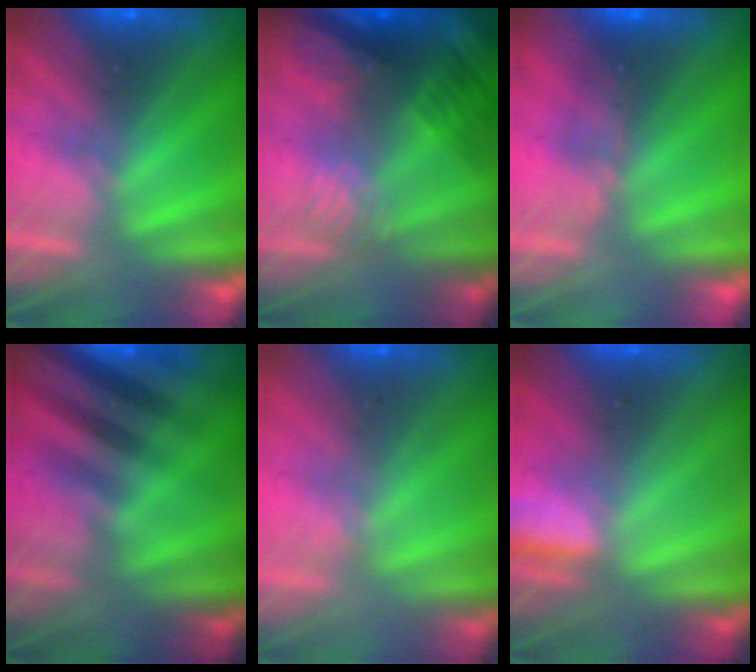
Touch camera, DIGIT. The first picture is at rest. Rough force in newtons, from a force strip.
{"total": 7.7}
{"total": 3.0}
{"total": 2.8}
{"total": 2.0}
{"total": 2.9}